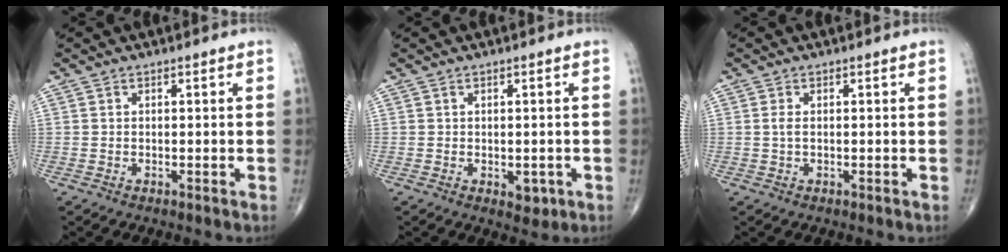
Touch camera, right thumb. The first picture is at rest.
{"total": 2.7, "force": [-0.7, 1.7, 2.0], "torque": [-0.008, -0.001, -0.003]}
{"total": 1.3, "force": [0.1, 0.6, 1.2], "torque": [-0.028, -0.001, 0.004]}